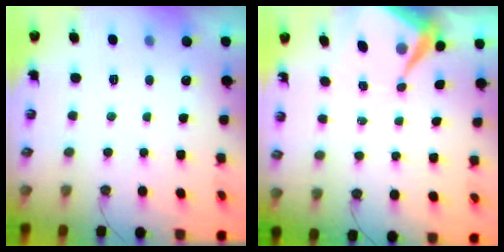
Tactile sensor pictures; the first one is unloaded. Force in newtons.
{"total": 7.1, "press": 7.1, "slide": 0.6}